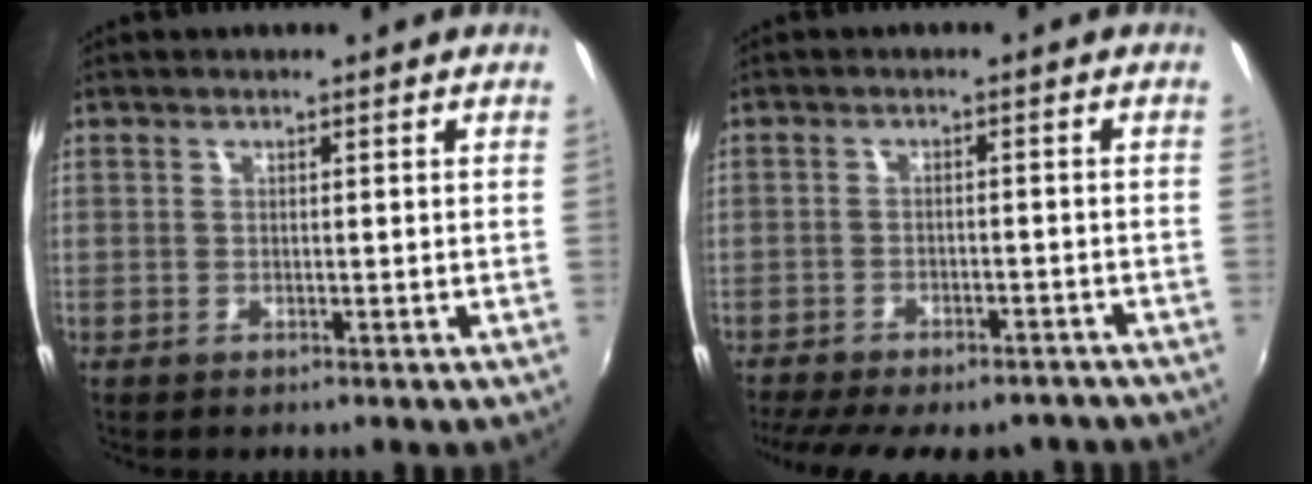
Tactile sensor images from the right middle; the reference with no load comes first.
{"total": 15.9, "force": [-13.2, 5.3, 6.9], "torque": [-0.149, -0.025, -0.174]}